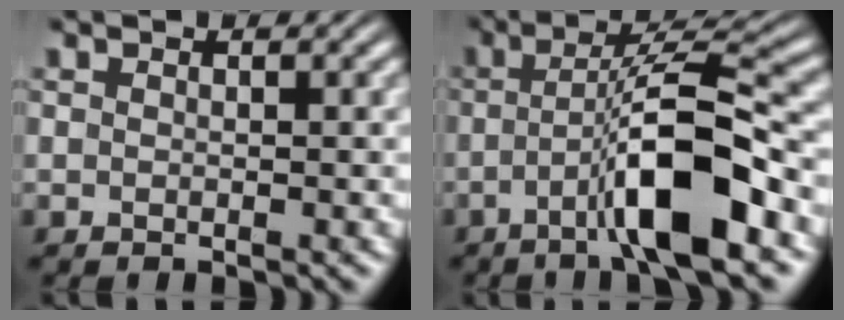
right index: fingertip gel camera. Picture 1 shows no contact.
{"total": 7.3, "force": [-1.5, 1.0, 7.0], "torque": [-0.113, -0.001, -0.024]}